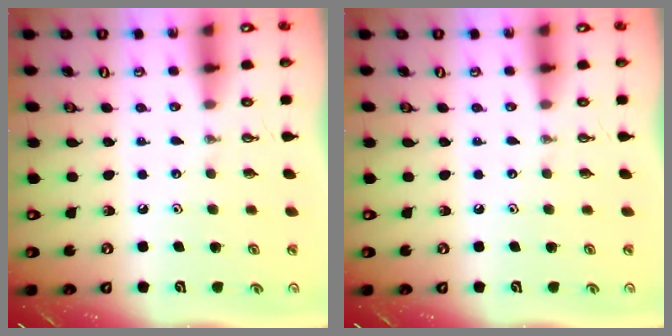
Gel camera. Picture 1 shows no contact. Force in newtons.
{"total": 0.0}